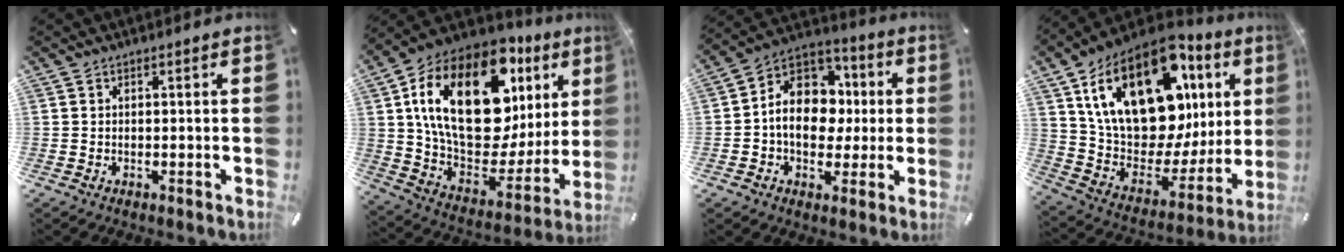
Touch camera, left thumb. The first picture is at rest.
{"total": 27.0, "force": [10.1, 15.1, 20.0], "torque": [-0.369, -0.058, 0.169]}
{"total": 13.5, "force": [-0.5, 11.3, 7.5], "torque": [-0.142, 0.002, -0.008]}
{"total": 26.0, "force": [11.3, 15.2, 17.8], "torque": [-0.320, -0.074, 0.202]}